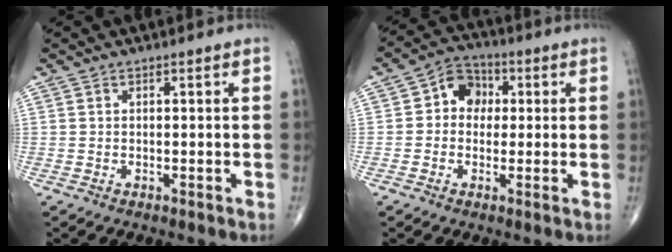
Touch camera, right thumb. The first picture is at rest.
{"total": 7.2, "force": [0.9, 6.0, 3.9], "torque": [-0.033, 0.018, 0.002]}